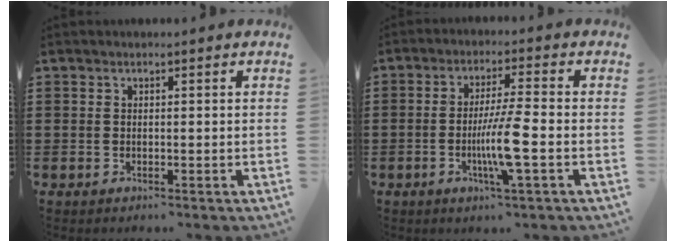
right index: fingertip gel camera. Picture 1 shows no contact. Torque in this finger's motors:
{"motor_torque": [2.14, 0.00, 0.38, 0.08]}